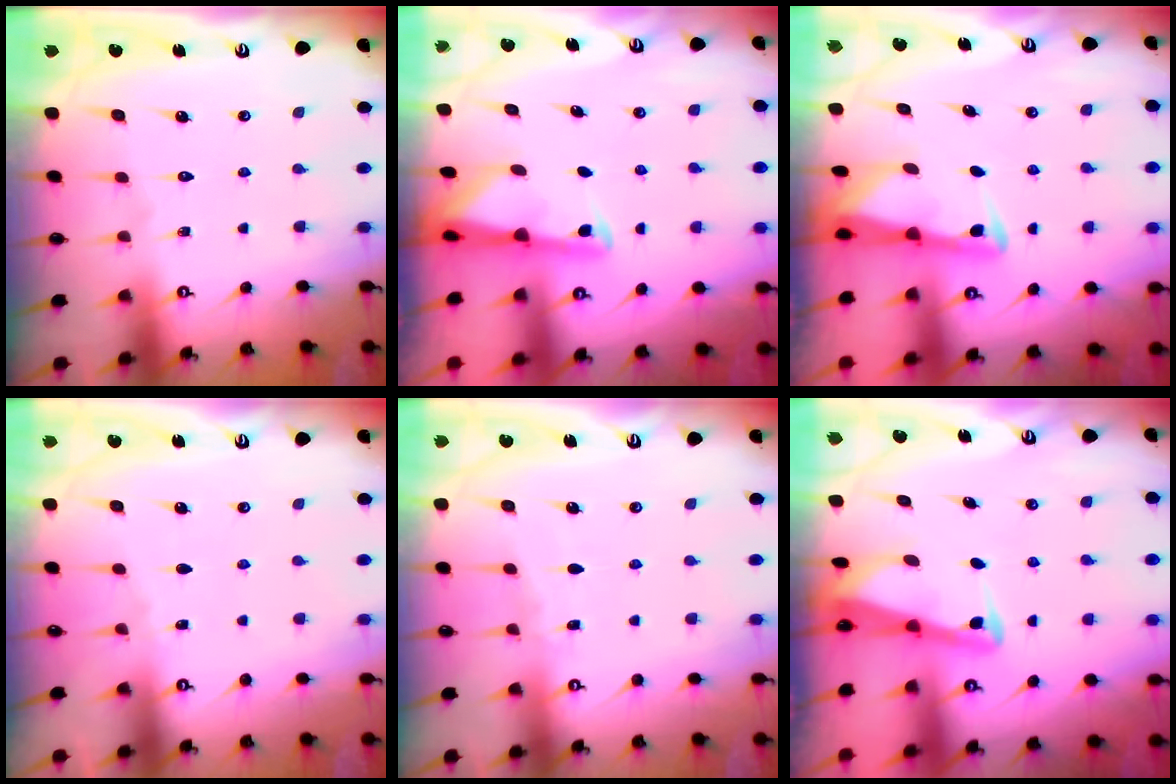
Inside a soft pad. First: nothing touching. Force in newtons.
{"total": 3.6, "press": 3.5, "slide": 0.5}
{"total": 2.9, "press": 2.8, "slide": 0.4}
{"total": 1.8, "press": 1.7, "slide": 0.3}
{"total": 2.8, "press": 2.8, "slide": 0.4}
{"total": 2.9, "press": 2.9, "slide": 0.3}